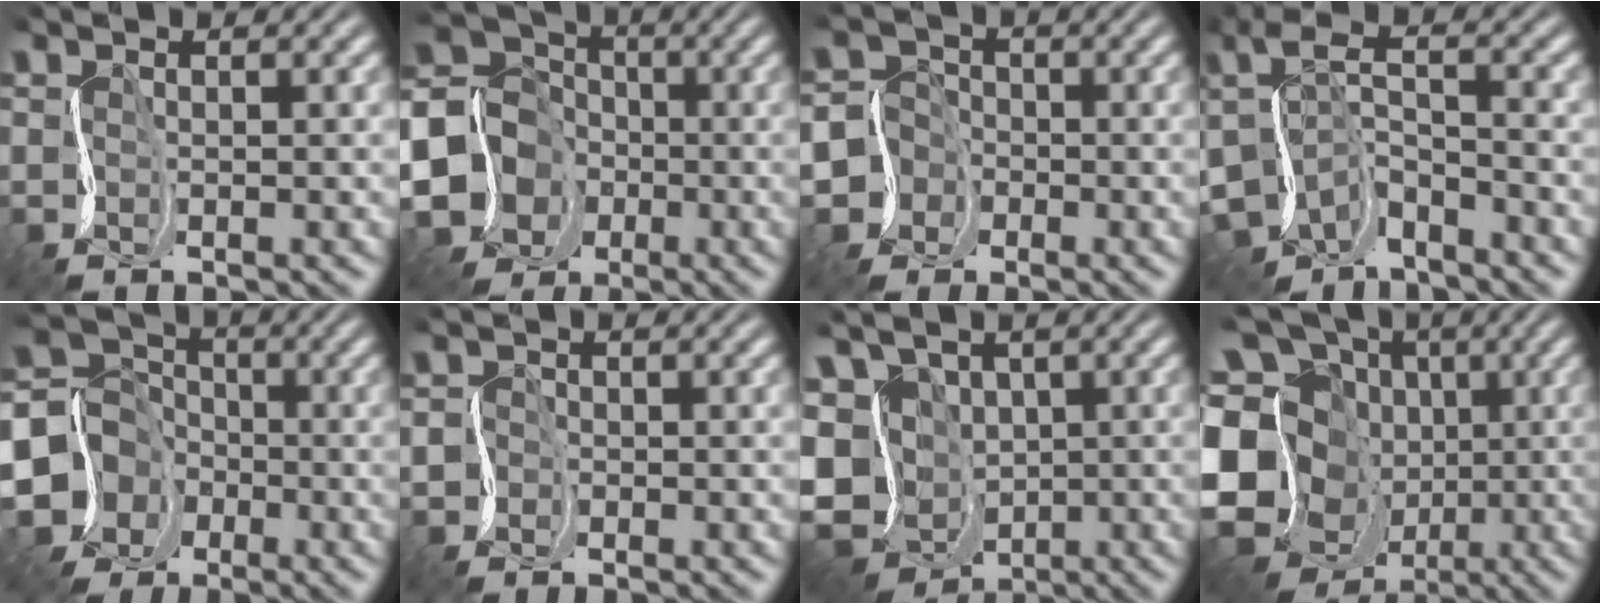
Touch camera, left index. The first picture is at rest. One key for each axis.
{"total": 13.6, "fx": -3.6, "fy": 12.5, "fz": 4.1, "tx": -0.115, "ty": -0.011, "tz": -0.092}
{"total": 4.3, "fx": -1.5, "fy": 4.0, "fz": 0.0, "tx": 0.013, "ty": 0.014, "tz": -0.052}
{"total": 6.3, "fx": -2.3, "fy": 3.7, "fz": 4.5, "tx": -0.088, "ty": -0.001, "tz": -0.051}
{"total": 7.4, "fx": -2.3, "fy": 6.7, "fz": 2.1, "tx": -0.045, "ty": 0.000, "tz": -0.072}
{"total": 1.3, "fx": -0.5, "fy": 1.2, "fz": -0.1, "tx": 0.009, "ty": 0.001, "tz": -0.014}
{"total": 11.8, "fx": -2.1, "fy": 9.9, "fz": 6.2, "tx": -0.104, "ty": -0.011, "tz": -0.057}
{"total": 19.9, "fx": -2.5, "fy": 17.6, "fz": 8.9, "tx": -0.207, "ty": 0.023, "tz": -0.077}